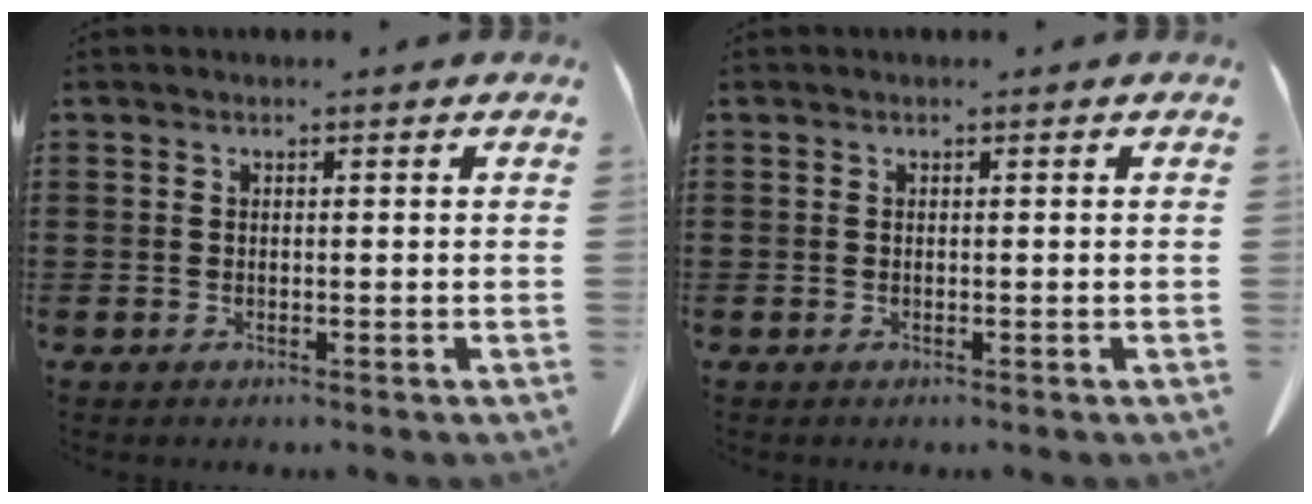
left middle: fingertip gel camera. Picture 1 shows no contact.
{"total": 0.0}